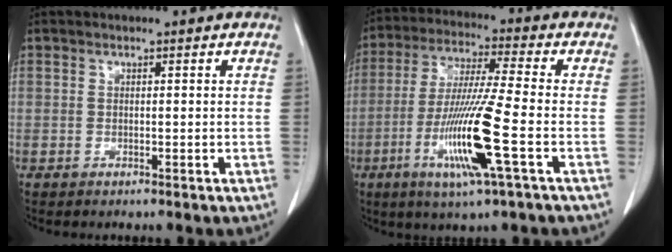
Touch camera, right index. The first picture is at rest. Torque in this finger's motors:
{"motor_torque": [2.14, 0.00, 1.05, 0.19]}